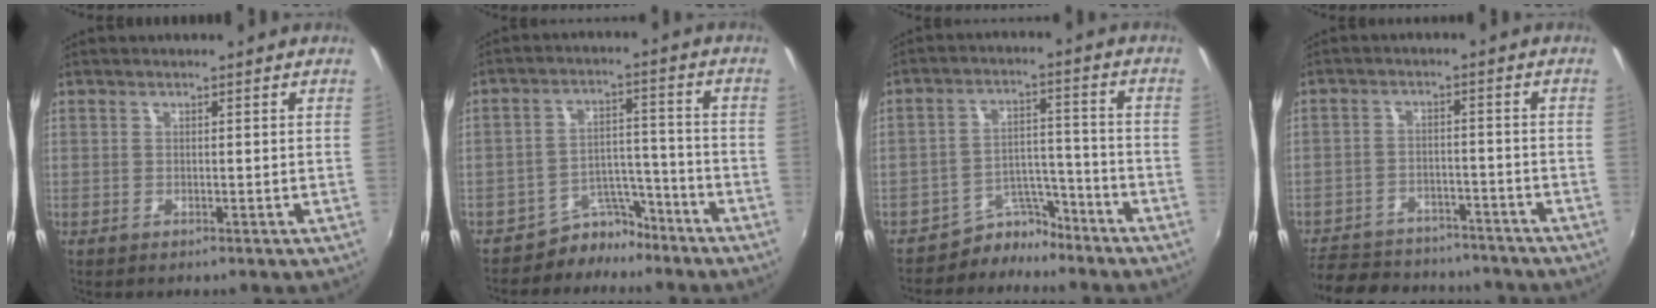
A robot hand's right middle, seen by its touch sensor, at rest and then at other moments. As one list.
[{"total": 7.0, "force": [-6.1, 3.5, 0.6], "torque": [-0.007, 0.033, -0.096]}, {"total": 6.8, "force": [-6.1, 3.0, 0.2], "torque": [-0.003, 0.030, -0.101]}, {"total": 18.5, "force": [-15.3, 8.1, 6.7], "torque": [-0.164, 0.013, -0.211]}]